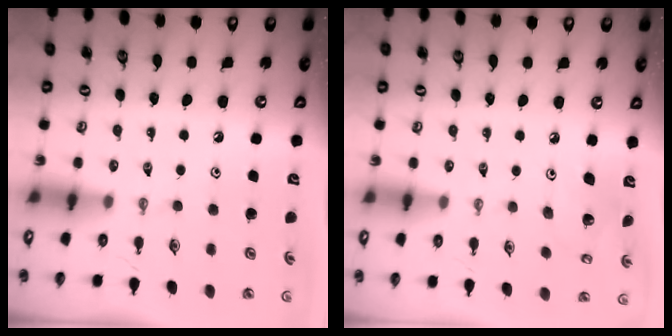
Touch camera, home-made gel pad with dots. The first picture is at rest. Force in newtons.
{"total": 7.1, "press": 6.6, "slide": 2.5}